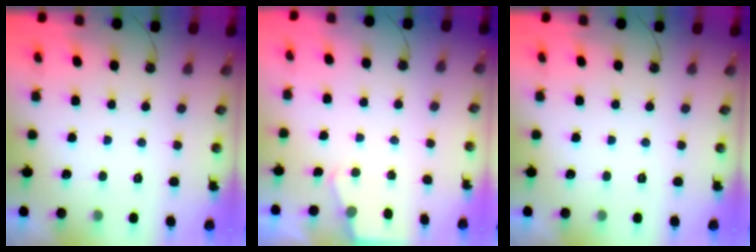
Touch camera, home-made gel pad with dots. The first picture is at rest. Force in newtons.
{"total": 2.3, "press": 2.3, "slide": 0.4}
{"total": 0.0}